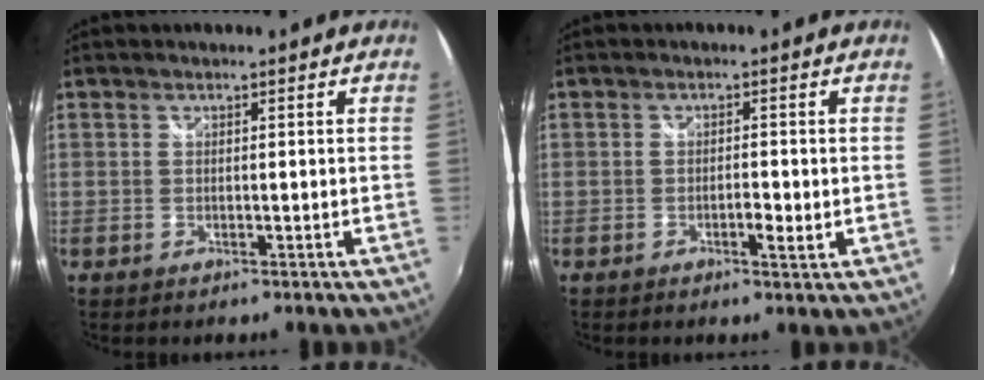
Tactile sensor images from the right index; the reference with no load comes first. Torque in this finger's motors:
{"motor_torque": [0.12, 0.11, 0.09, 0.01]}